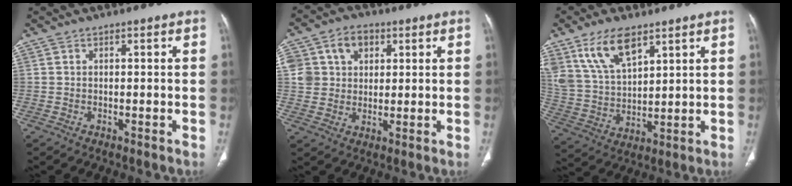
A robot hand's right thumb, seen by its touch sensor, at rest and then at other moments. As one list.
[{"total": 11.4, "force": [3.9, 9.2, 5.5], "torque": [-0.078, 0.007, 0.073]}, {"total": 13.0, "force": [8.0, 6.2, 8.2], "torque": [-0.143, -0.027, 0.167]}]